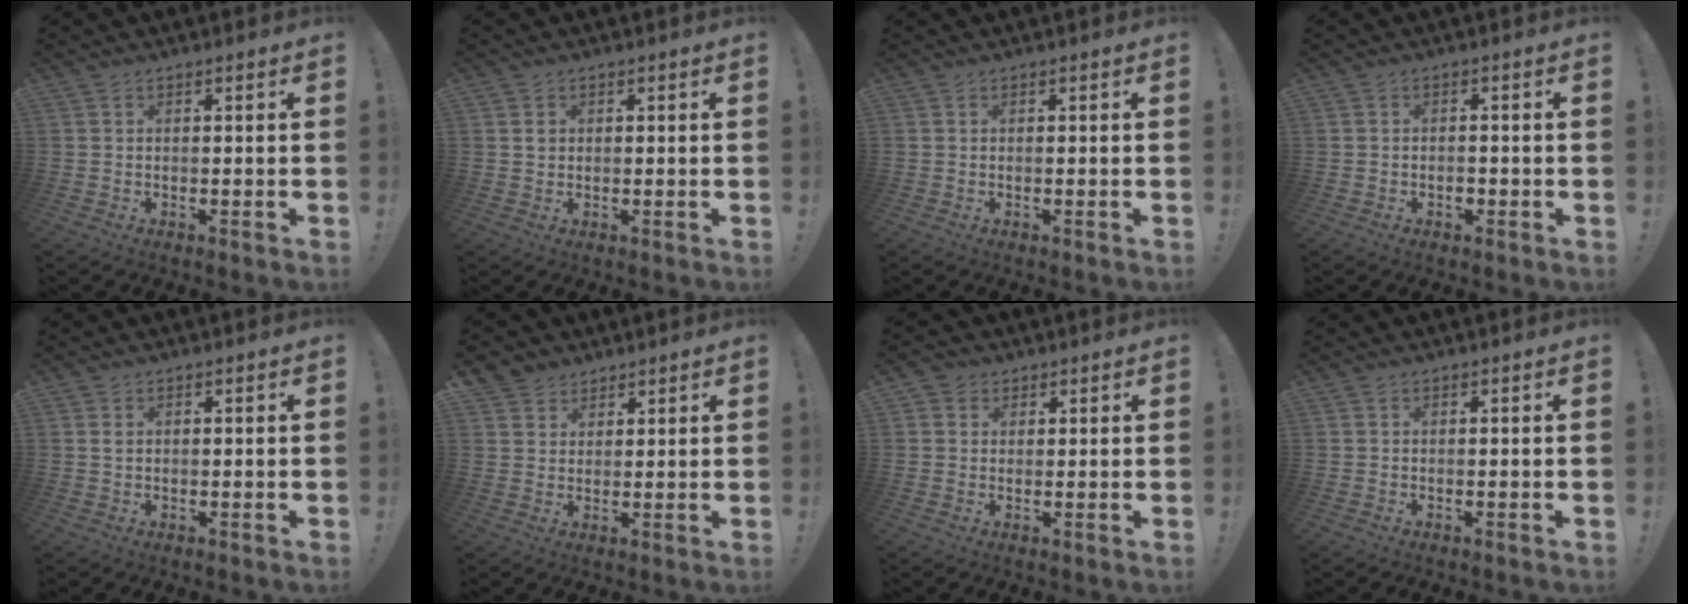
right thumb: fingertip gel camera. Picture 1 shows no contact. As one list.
[{"total": 1.4, "force": [0.7, 1.2, 0.2], "torque": [0.010, -0.002, 0.008]}, {"total": 0.0}, {"total": 1.4, "force": [-0.5, 1.2, 0.6], "torque": [0.000, -0.006, -0.012]}, {"total": 0.9, "force": [0.7, 0.6, 0.3], "torque": [0.001, 0.001, 0.011]}, {"total": 4.8, "force": [3.4, 3.3, 0.1], "torque": [-0.004, -0.025, 0.067]}, {"total": 2.8, "force": [1.3, 2.4, 0.5], "torque": [-0.006, -0.002, 0.024]}, {"total": 0.0}]